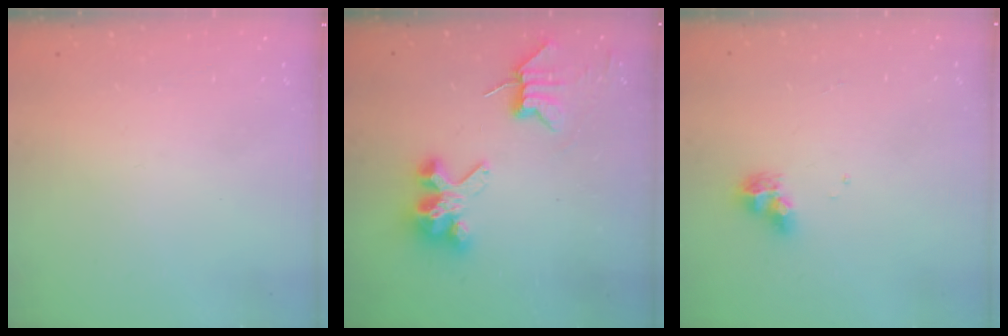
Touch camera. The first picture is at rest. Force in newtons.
{"total": 6.6, "press": 6.6, "slide": 0.7}
{"total": 8.8, "press": 8.7, "slide": 0.9}